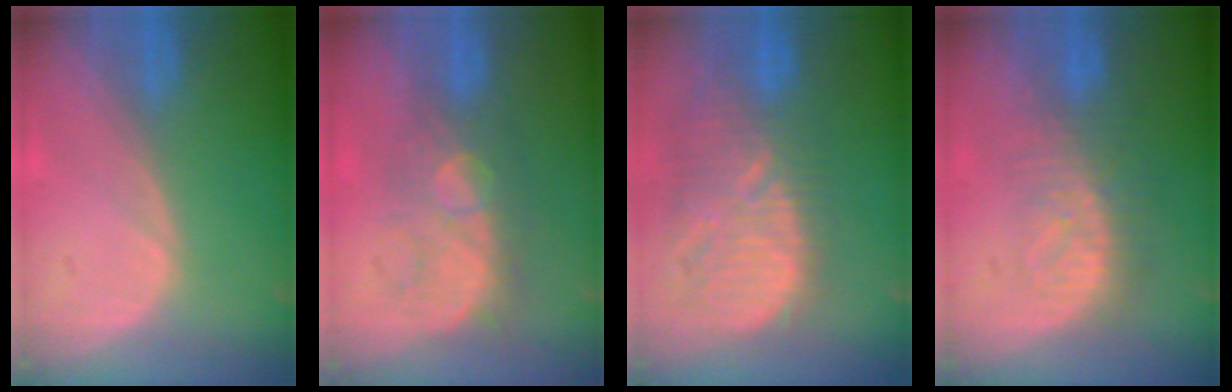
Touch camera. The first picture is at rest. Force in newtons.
{"total": 8.8, "press": 7.6, "slide": 4.5}
{"total": 12.1, "press": 11.2, "slide": 4.6}
{"total": 8.3, "press": 7.2, "slide": 4.1}